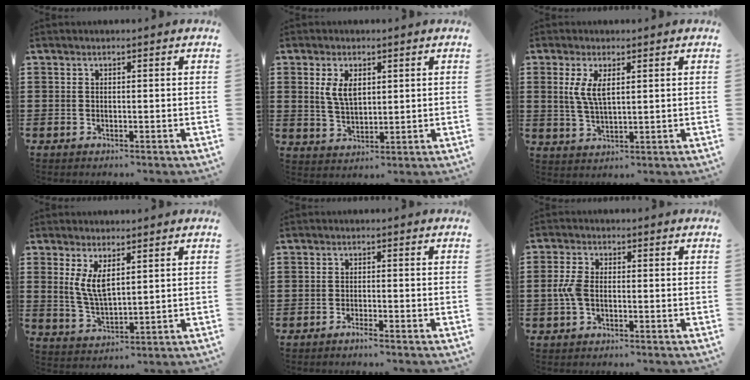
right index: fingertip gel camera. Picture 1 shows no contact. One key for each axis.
{"total": 4.7, "fx": 1.5, "fy": 2.5, "fz": 3.7, "tx": -0.071, "ty": 0.005, "tz": 0.025}
{"total": 4.7, "fx": 1.5, "fy": 1.7, "fz": 4.1, "tx": -0.086, "ty": 0.005, "tz": 0.025}
{"total": 5.1, "fx": 2.0, "fy": 2.0, "fz": 4.2, "tx": -0.094, "ty": -0.001, "tz": 0.034}
{"total": 1.6, "fx": -1.4, "fy": -0.1, "fz": 0.7, "tx": -0.012, "ty": -0.001, "tz": -0.025}
{"total": 3.8, "fx": -0.6, "fy": 2.2, "fz": 3.0, "tx": -0.079, "ty": -0.002, "tz": -0.017}